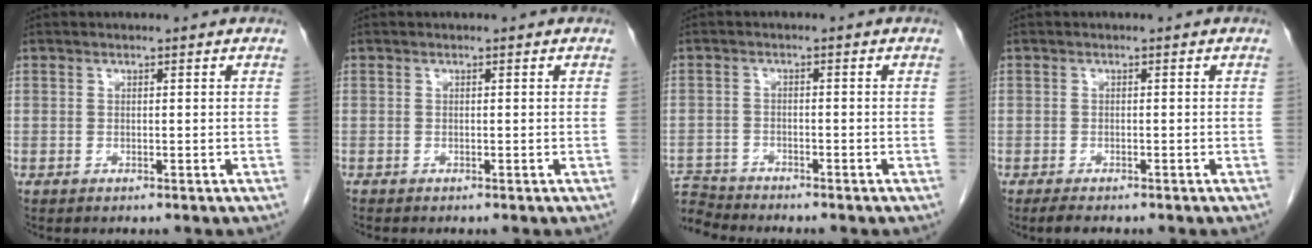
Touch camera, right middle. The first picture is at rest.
{"total": 0.0}
{"total": 5.4, "force": [-5.4, 0.1, -0.6], "torque": [0.010, -0.002, -0.103]}
{"total": 1.7, "force": [-1.4, 0.4, 0.9], "torque": [-0.028, -0.008, -0.022]}